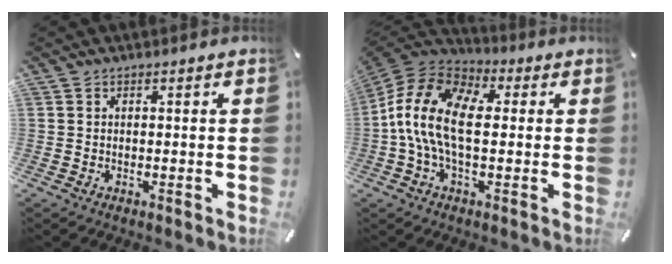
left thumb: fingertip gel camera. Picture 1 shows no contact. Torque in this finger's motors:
{"motor_torque": [0.24, 2.40, 2.58, -0.18, 0.86]}